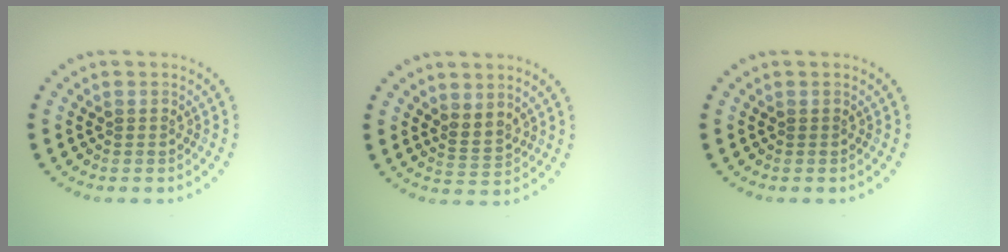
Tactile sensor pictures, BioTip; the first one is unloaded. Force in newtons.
{"total": 2.0, "press": 1.4, "slide": 1.4}
{"total": 0.0}